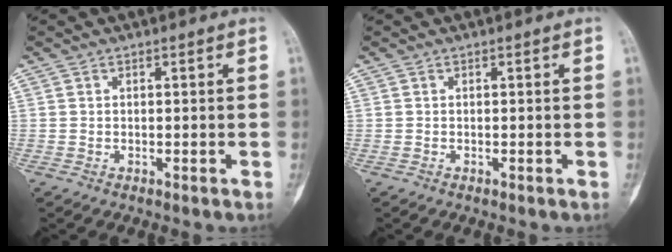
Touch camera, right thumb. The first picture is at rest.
{"total": 0.0}